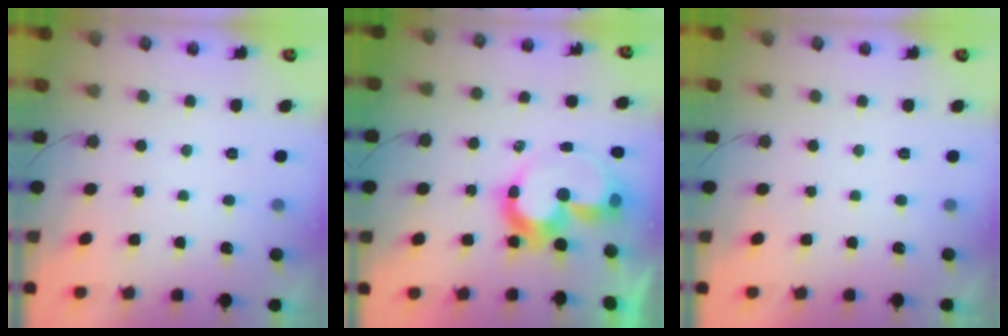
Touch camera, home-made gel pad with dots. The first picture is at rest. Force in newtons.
{"total": 11.2, "press": 10.6, "slide": 3.6}
{"total": 1.8, "press": 1.8, "slide": 0.1}